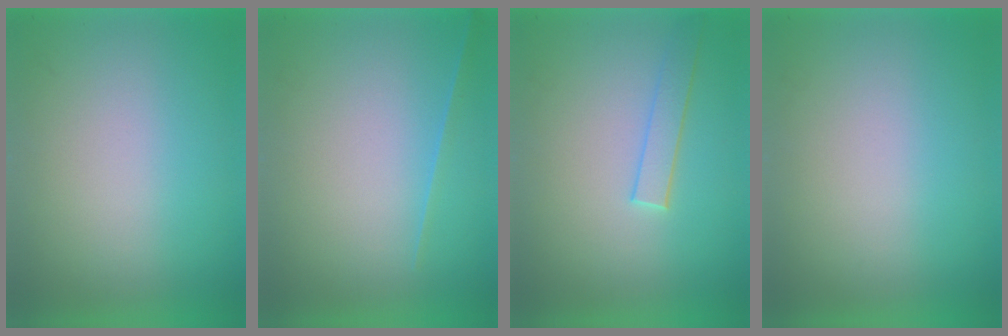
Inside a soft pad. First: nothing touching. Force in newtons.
{"total": 1.1}
{"total": 1.5}
{"total": 0.0}